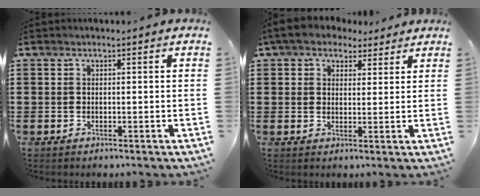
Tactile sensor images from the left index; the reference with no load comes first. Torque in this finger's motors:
{"motor_torque": [2.03, -0.11, 0.10, 0.20]}